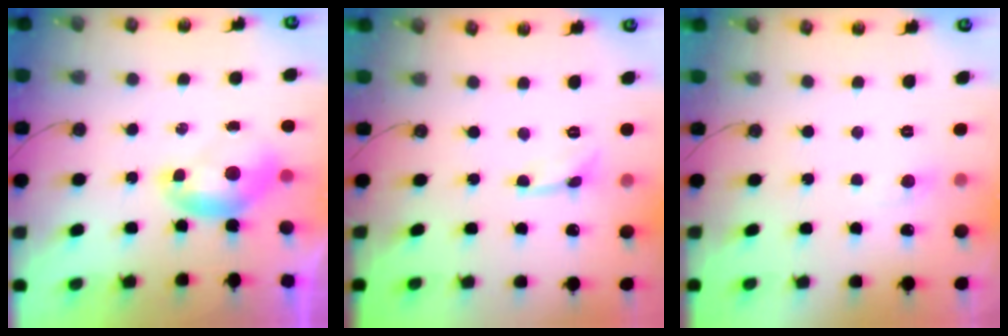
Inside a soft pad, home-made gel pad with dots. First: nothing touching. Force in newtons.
{"total": 0.0}
{"total": 1.1, "press": 0.8, "slide": 0.8}